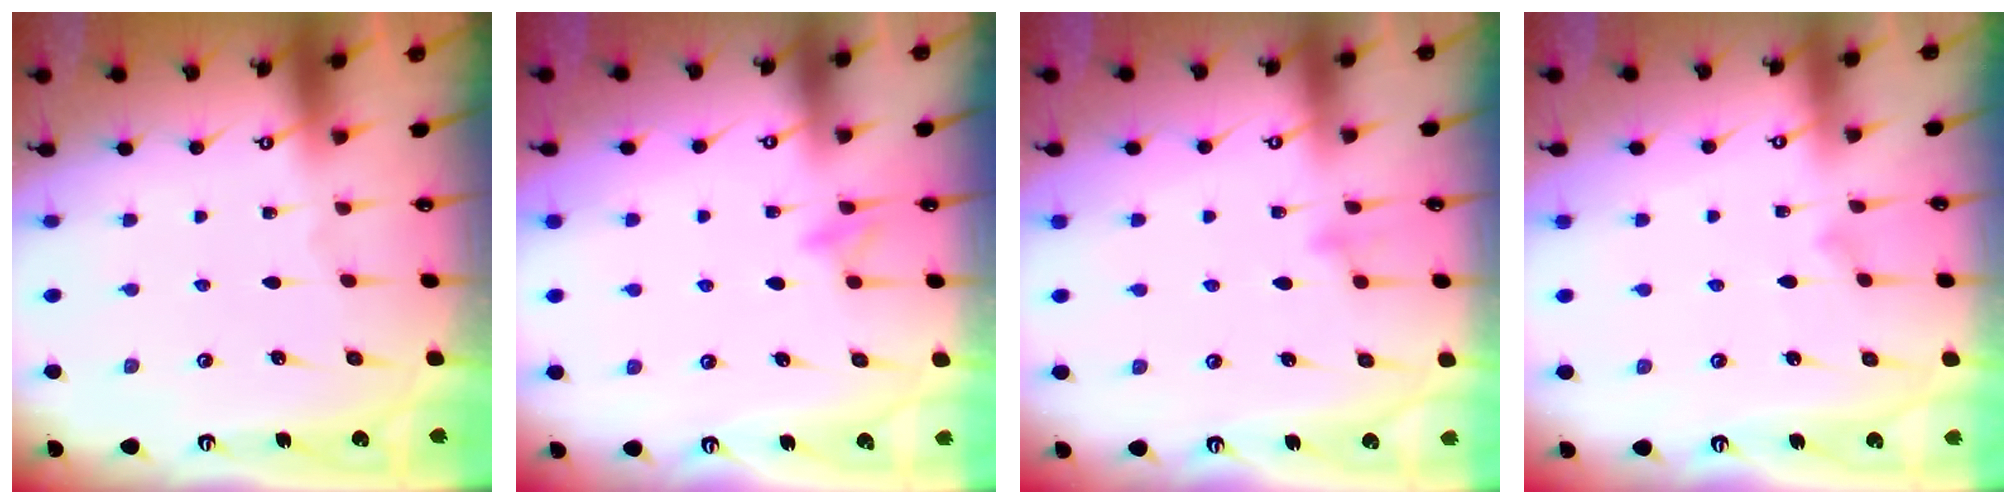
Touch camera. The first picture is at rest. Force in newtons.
{"total": 8.0, "press": 7.9, "slide": 0.9}
{"total": 7.8, "press": 7.8, "slide": 0.7}
{"total": 6.8, "press": 6.8, "slide": 0.4}